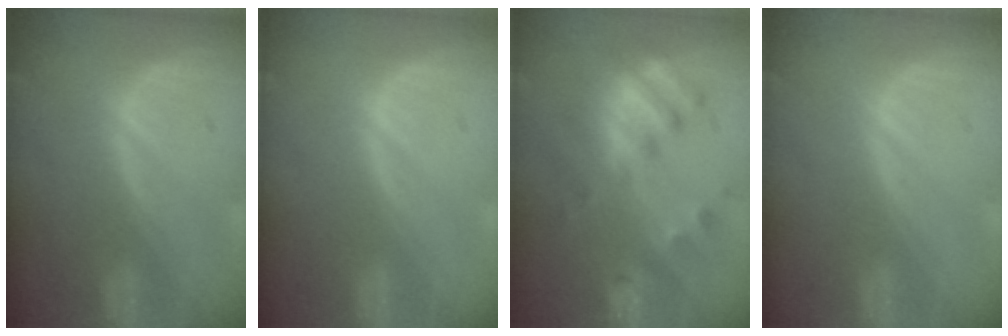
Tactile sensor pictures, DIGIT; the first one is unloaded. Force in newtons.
{"total": 0.0}
{"total": 7.9, "press": 7.1, "slide": 3.4}
{"total": 0.0}